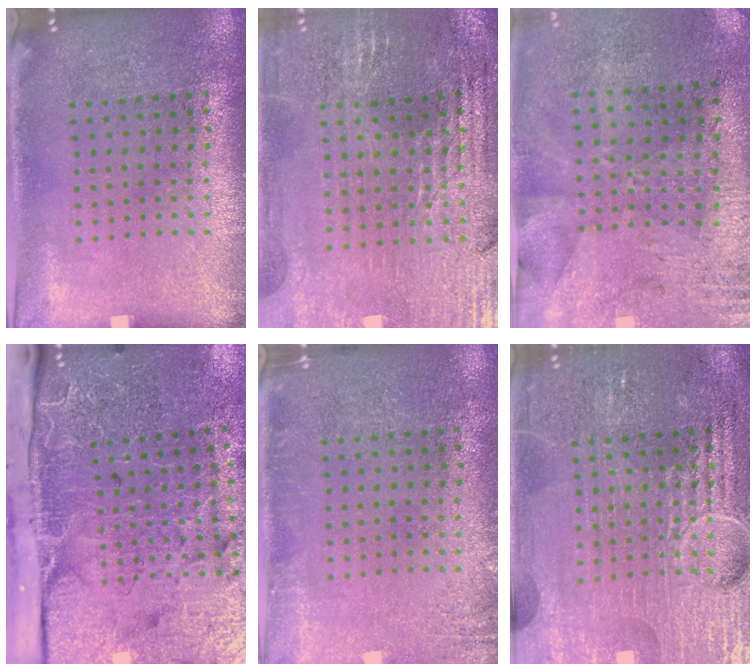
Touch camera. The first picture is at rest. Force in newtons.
{"total": 2.8, "press": 2.8, "slide": 0.5}
{"total": 2.8, "press": 2.2, "slide": 1.6}
{"total": 5.0, "press": 4.0, "slide": 3.1}
{"total": 1.6, "press": 1.6, "slide": 0.2}
{"total": 7.1, "press": 7.0, "slide": 0.8}